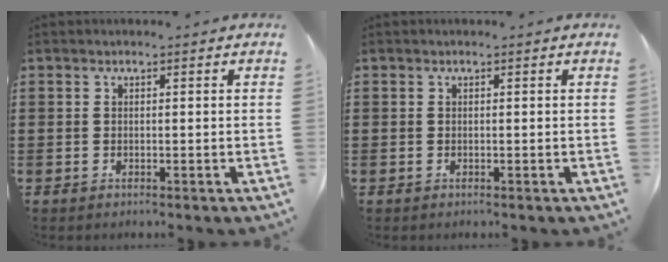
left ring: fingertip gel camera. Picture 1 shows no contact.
{"total": 0.0}